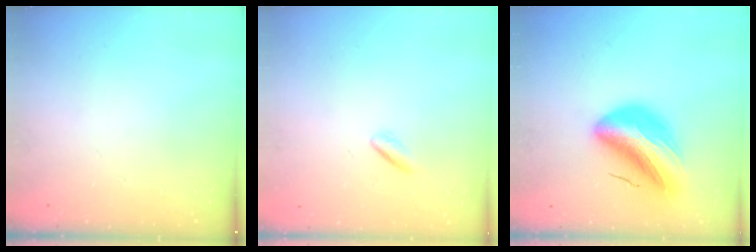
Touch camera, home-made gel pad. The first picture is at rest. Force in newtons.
{"total": 0.7, "press": 0.4, "slide": 0.5}
{"total": 14.3, "press": 13.7, "slide": 4.2}